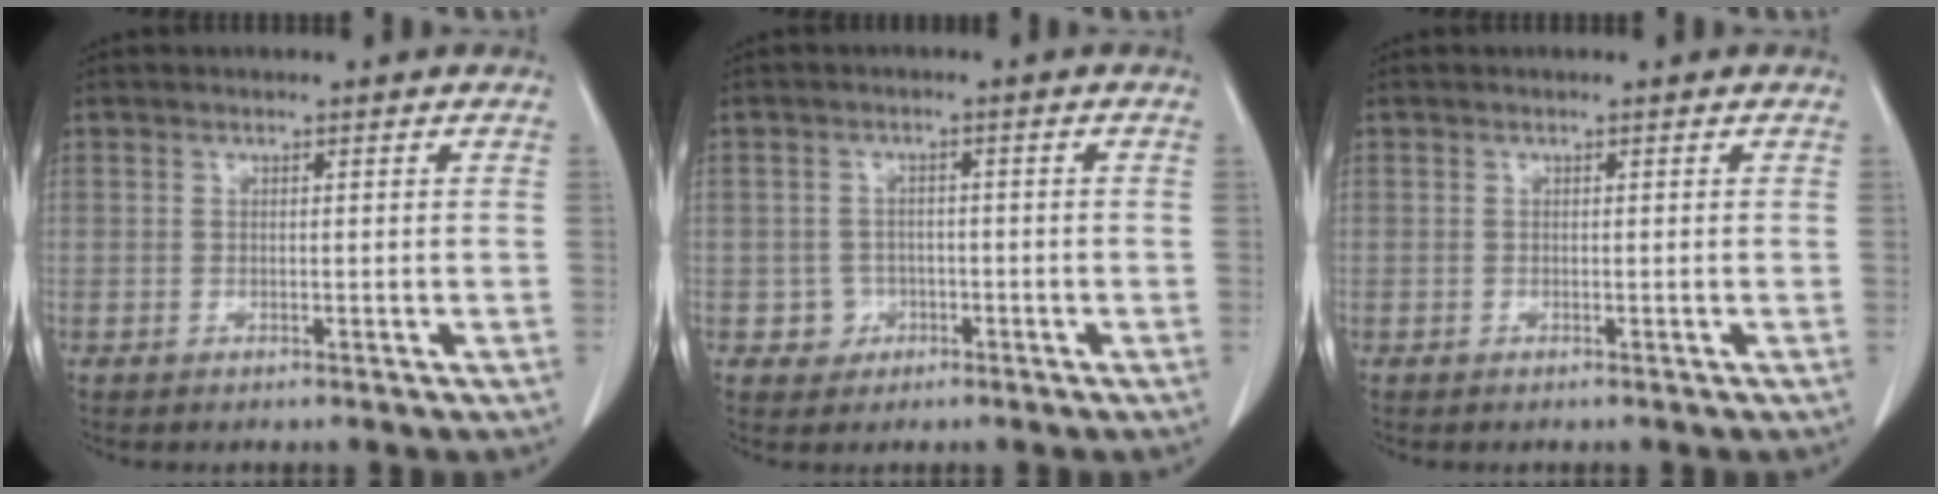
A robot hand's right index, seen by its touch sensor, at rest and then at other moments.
{"total": 2.9, "force": [-1.0, 2.7, -0.1], "torque": [0.013, 0.012, -0.012]}
{"total": 0.0}